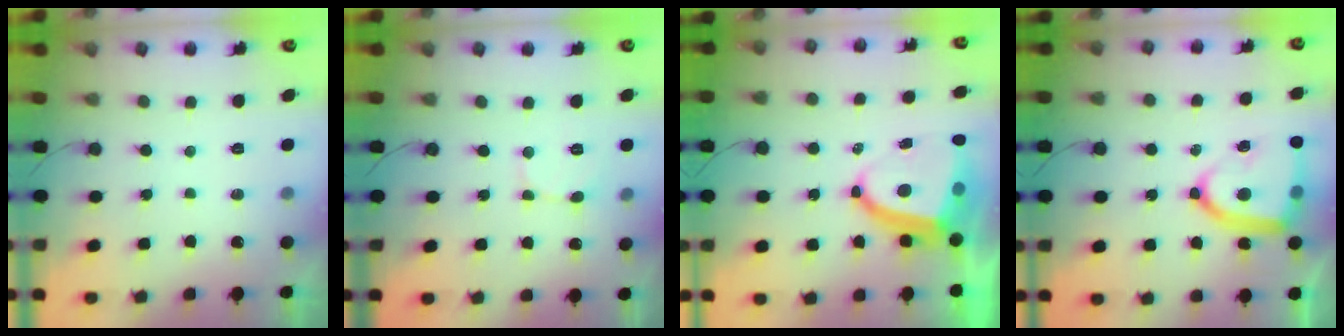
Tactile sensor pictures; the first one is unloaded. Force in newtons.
{"total": 5.5, "press": 5.5, "slide": 0.4}
{"total": 9.4, "press": 9.3, "slide": 1.0}
{"total": 16.1, "press": 16.1, "slide": 0.9}